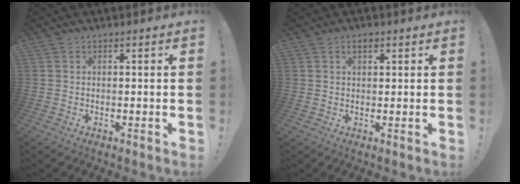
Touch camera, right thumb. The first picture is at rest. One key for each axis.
{"total": 2.1, "fx": 1.2, "fy": 1.1, "fz": 1.3, "tx": -0.023, "ty": 0.002, "tz": 0.022}